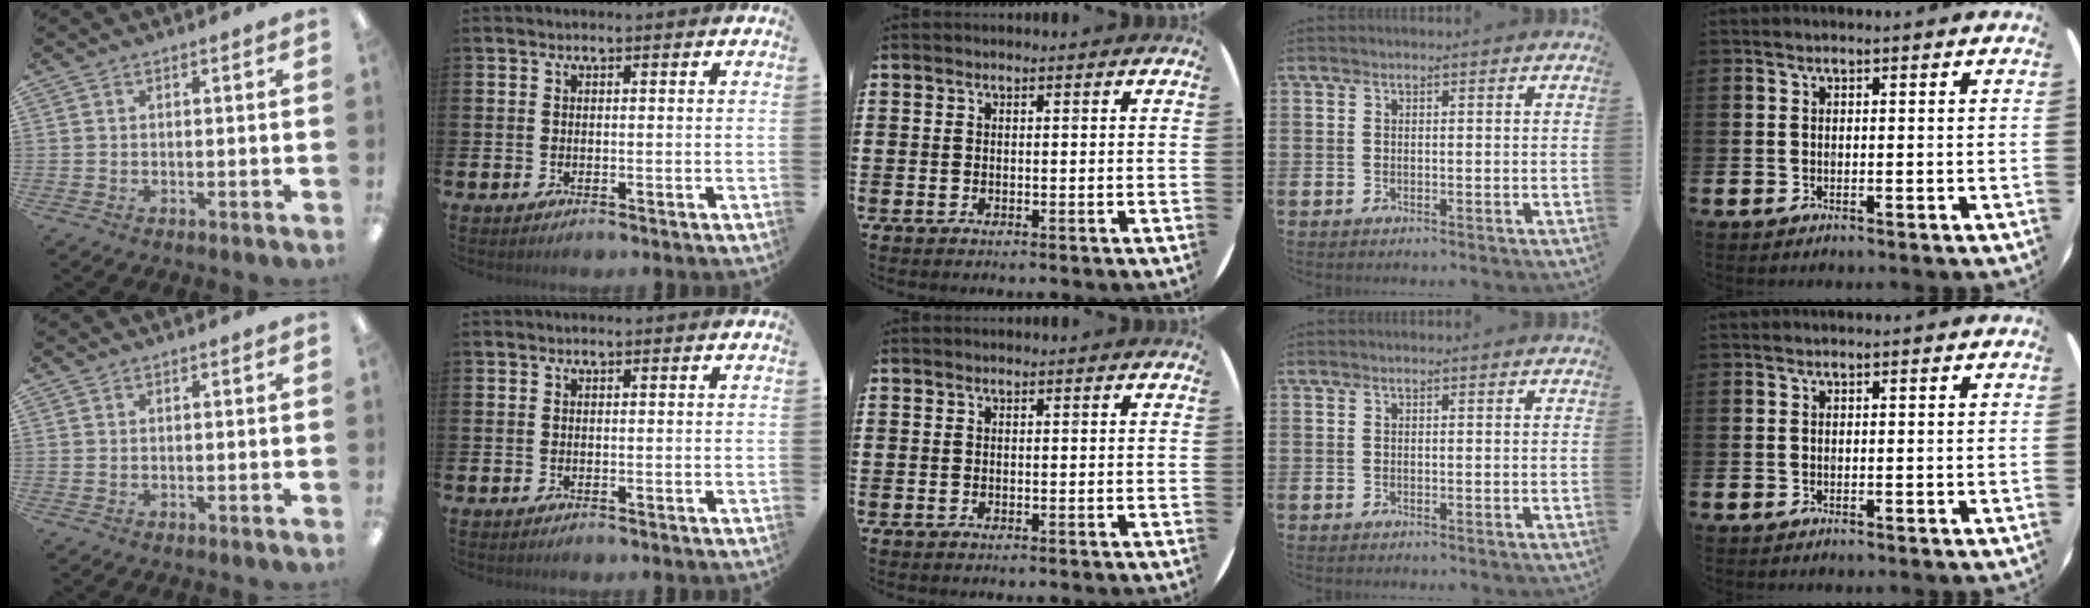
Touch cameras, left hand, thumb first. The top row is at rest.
{}